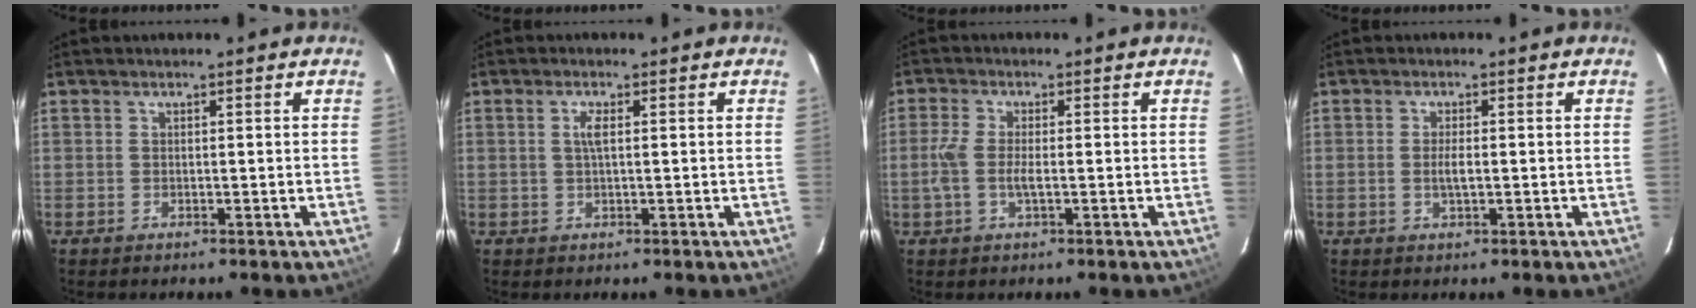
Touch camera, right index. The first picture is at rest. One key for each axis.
{"total": 1.9, "fx": 0.3, "fy": 0.2, "fz": 1.8, "tx": -0.037, "ty": 0.002, "tz": 0.005}
{"total": 4.4, "fx": -0.8, "fy": 1.4, "fz": 4.1, "tx": -0.092, "ty": 0.000, "tz": -0.017}
{"total": 2.3, "fx": -0.2, "fy": 0.5, "fz": 2.2, "tx": -0.042, "ty": -0.003, "tz": -0.004}